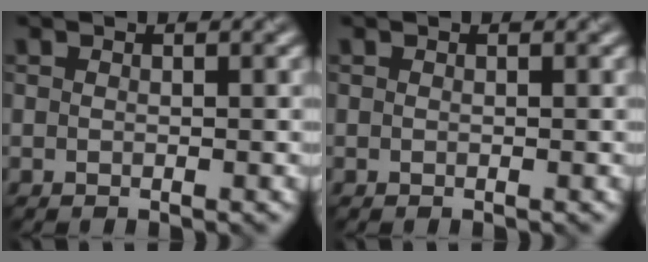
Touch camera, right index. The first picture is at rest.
{"total": 0.0}